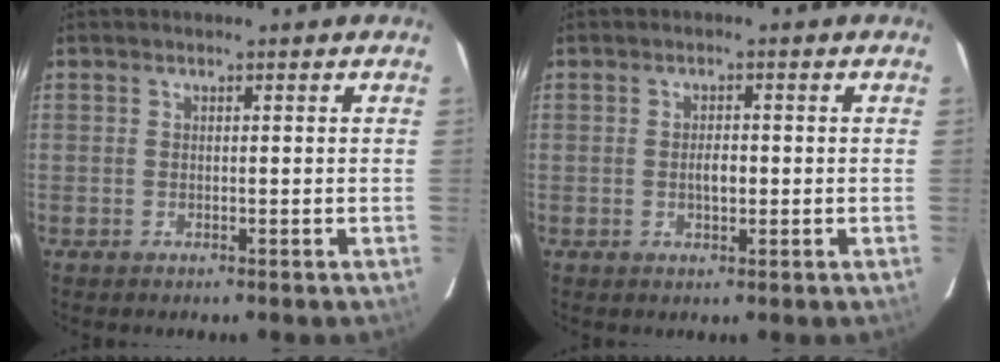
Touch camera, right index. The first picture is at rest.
{"total": 2.3, "force": [-0.3, 1.1, 2.0], "torque": [-0.036, 0.002, -0.005]}